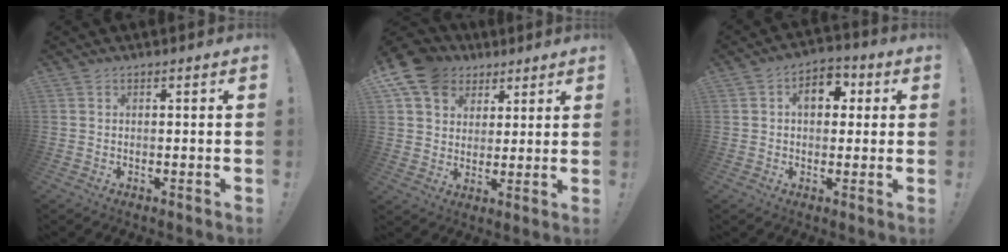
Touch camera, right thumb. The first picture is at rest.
{"total": 12.8, "force": [6.5, 9.8, 4.8], "torque": [-0.075, -0.040, 0.129]}
{"total": 8.6, "force": [1.9, 5.8, 6.1], "torque": [-0.089, 0.012, 0.033]}